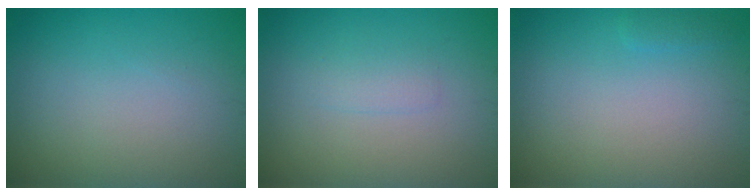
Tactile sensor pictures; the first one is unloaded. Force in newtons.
{"total": 1.1, "press": 1.1, "slide": 0.1}
{"total": 0.7, "press": 0.7, "slide": 0.0}